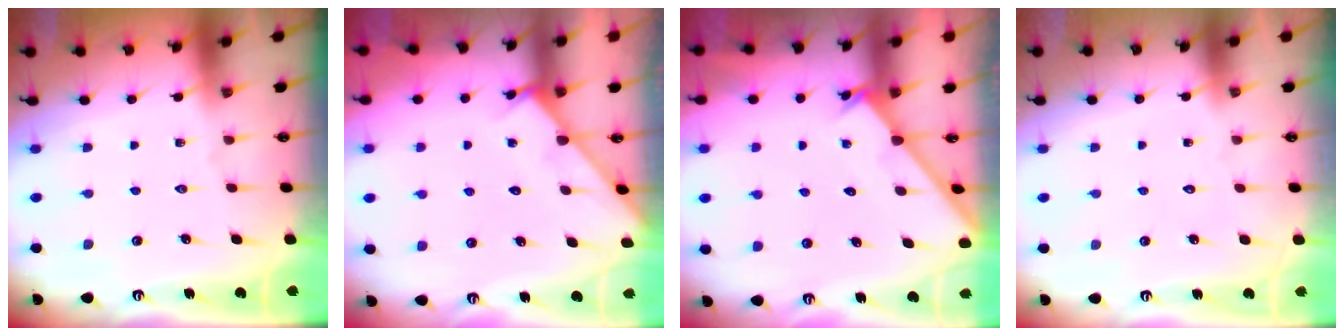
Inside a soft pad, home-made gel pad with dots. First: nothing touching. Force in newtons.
{"total": 4.3, "press": 4.3, "slide": 0.4}
{"total": 2.3, "press": 2.3, "slide": 0.2}
{"total": 1.7, "press": 1.7, "slide": 0.1}